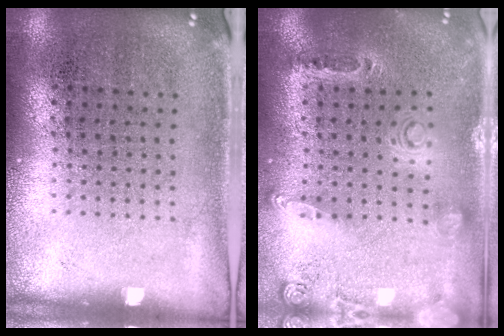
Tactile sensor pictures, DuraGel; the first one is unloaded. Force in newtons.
{"total": 0.6, "press": 0.6, "slide": 0.3}